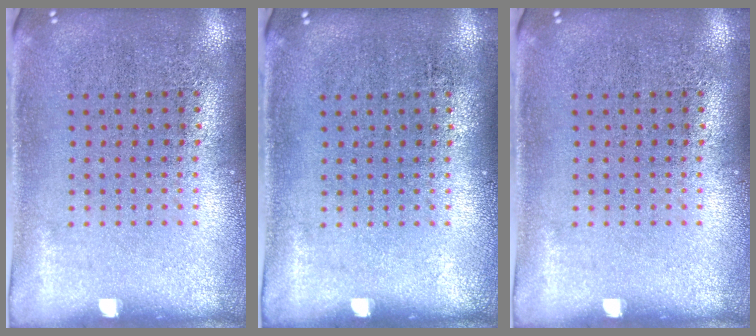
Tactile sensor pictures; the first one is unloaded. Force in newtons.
{"total": 0.0}
{"total": 0.0}